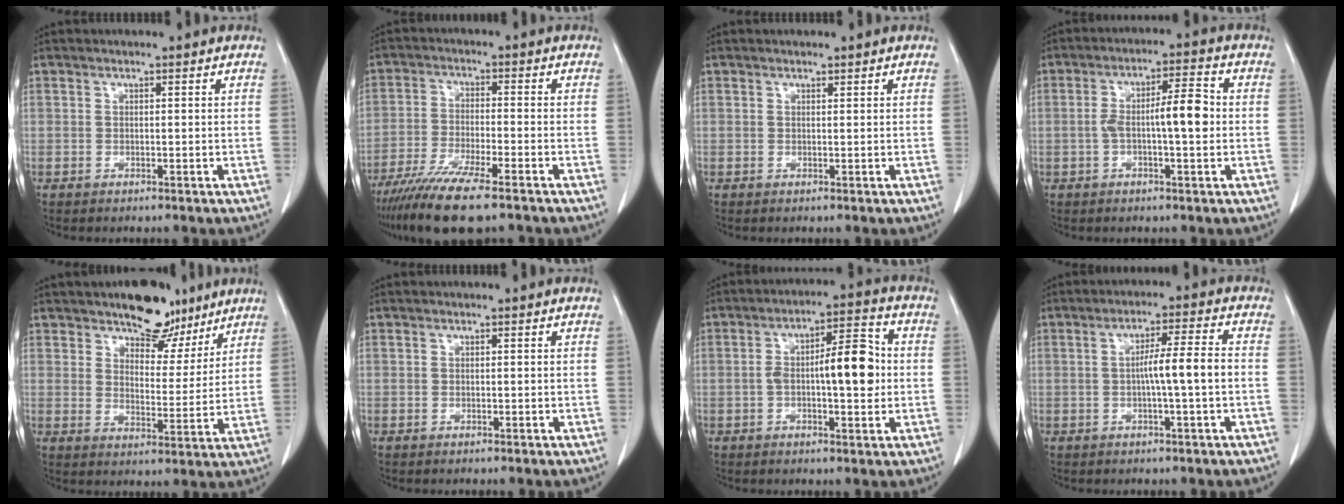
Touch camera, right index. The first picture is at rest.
{"total": 12.1, "force": [-9.1, 1.0, 8.0], "torque": [-0.141, -0.031, -0.152]}
{"total": 0.0}
{"total": 7.4, "force": [-0.5, 1.3, 7.3], "torque": [-0.128, 0.017, -0.012]}
{"total": 9.7, "force": [7.3, 4.6, 4.4], "torque": [-0.053, -0.001, 0.113]}
{"total": 0.0}
{"total": 9.8, "force": [-0.2, 2.6, 9.4], "torque": [-0.153, 0.021, -0.006]}
{"total": 6.2, "force": [-0.8, -0.5, 6.1], "torque": [-0.101, 0.012, -0.013]}